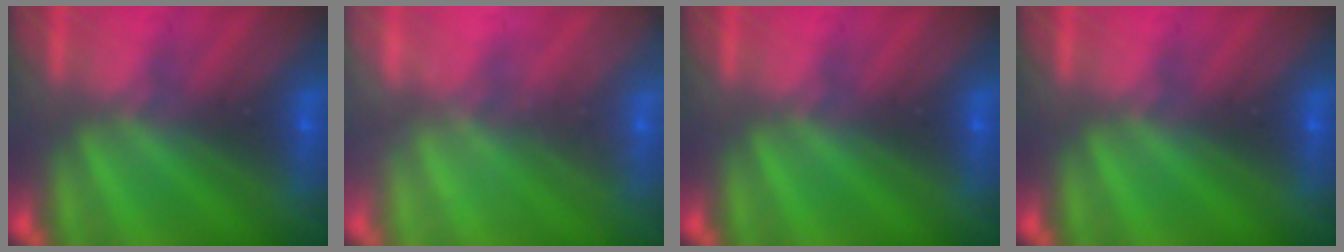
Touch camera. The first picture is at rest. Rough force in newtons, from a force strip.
{"total": 2.4}
{"total": 0.0}
{"total": 0.0}